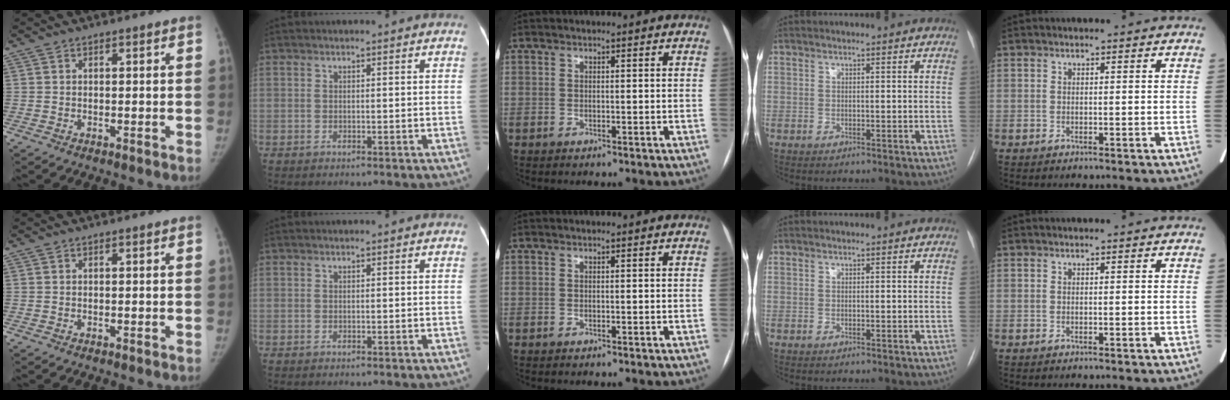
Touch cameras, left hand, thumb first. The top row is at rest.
{}